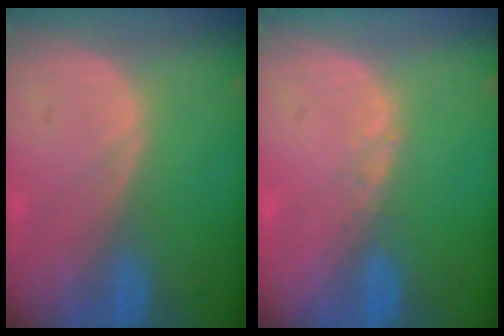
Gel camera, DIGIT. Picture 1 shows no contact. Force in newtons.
{"total": 0.8, "press": 0.7, "slide": 0.1}